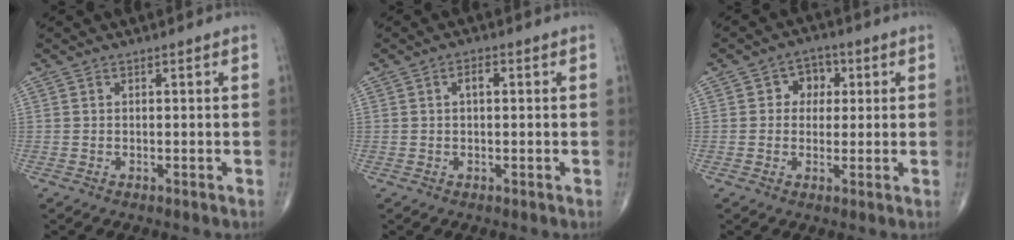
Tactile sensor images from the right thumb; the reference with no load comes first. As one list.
[{"total": 2.2, "force": [0.4, 1.0, 1.9], "torque": [-0.028, 0.005, 0.004]}, {"total": 5.1, "force": [1.2, 4.3, 2.5], "torque": [0.000, 0.005, 0.009]}]